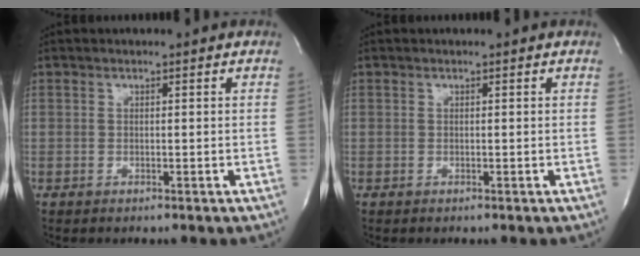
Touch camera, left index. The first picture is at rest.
{"total": 0.0}